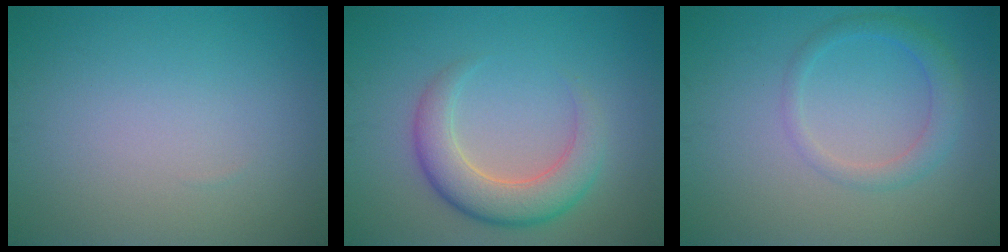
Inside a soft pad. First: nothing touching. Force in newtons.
{"total": 5.1, "press": 5.1, "slide": 0.2}
{"total": 2.3, "press": 2.3, "slide": 0.1}